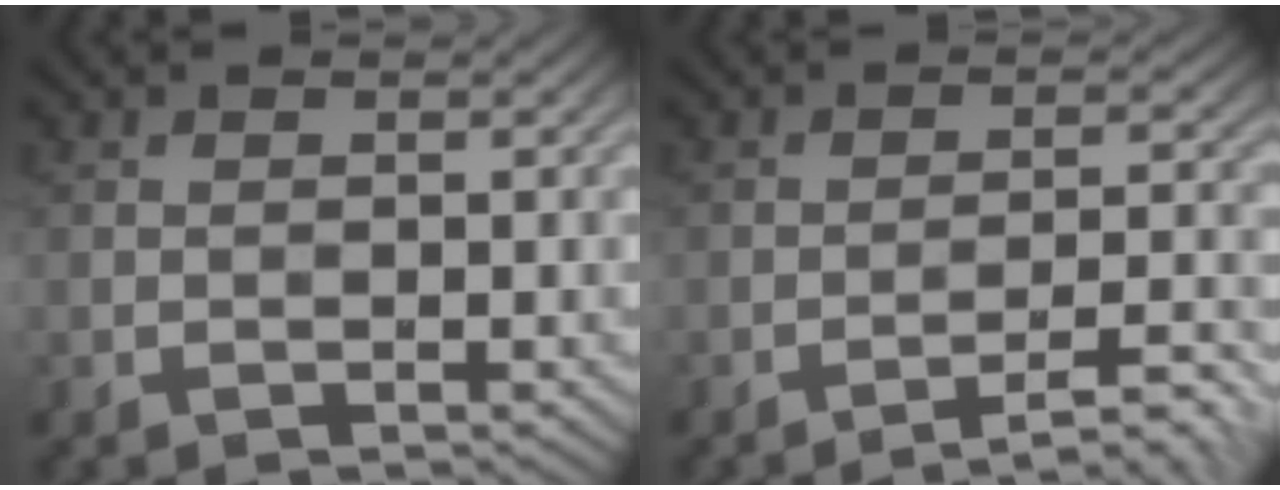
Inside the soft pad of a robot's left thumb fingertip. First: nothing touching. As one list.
[{"total": 5.6, "force": [-4.2, 0.8, 3.7], "torque": [-0.059, 0.015, -0.062]}]